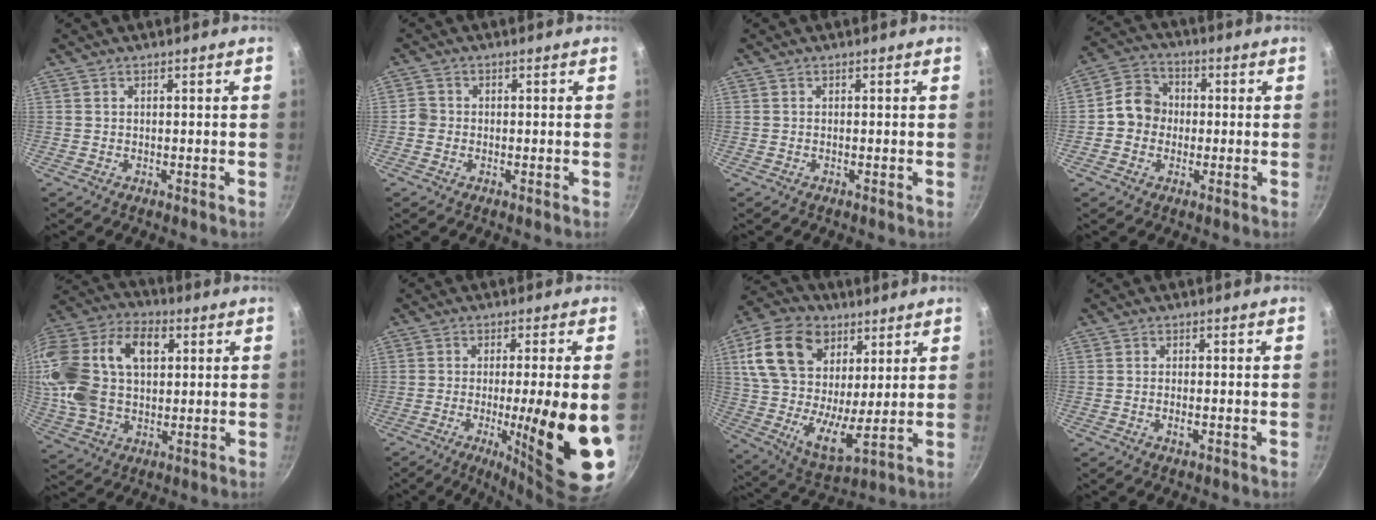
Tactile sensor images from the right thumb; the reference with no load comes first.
{"total": 2.0, "force": [-0.7, 1.7, 0.6], "torque": [-0.004, 0.010, -0.016]}
{"total": 0.0}
{"total": 8.0, "force": [-0.6, 7.1, 3.7], "torque": [-0.031, 0.020, -0.029]}
{"total": 23.3, "force": [4.7, 15.4, 16.8], "torque": [-0.330, 0.023, 0.078]}
{"total": 18.6, "force": [-3.7, 3.1, 17.9], "torque": [-0.249, -0.006, -0.044]}
{"total": 19.6, "force": [8.4, 12.2, 12.9], "torque": [-0.226, -0.023, 0.146]}
{"total": 1.6, "force": [-0.5, 0.5, 1.5], "torque": [-0.033, 0.003, -0.011]}